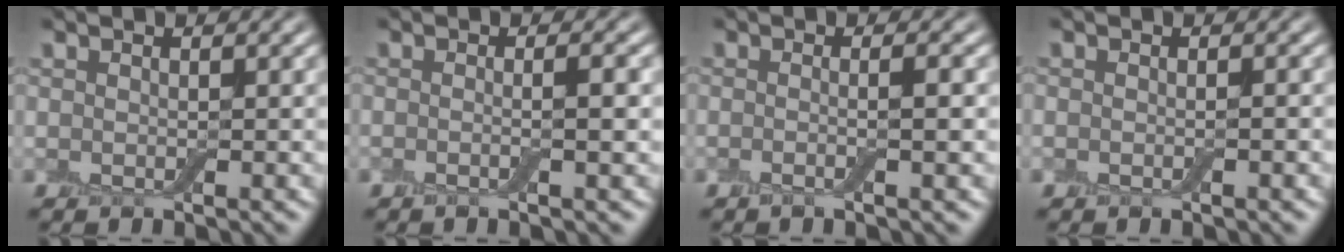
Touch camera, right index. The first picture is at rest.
{"total": 2.6, "force": [-0.2, 0.8, 2.4], "torque": [-0.018, -0.003, -0.023]}
{"total": 2.8, "force": [-0.1, 1.1, 2.6], "torque": [-0.011, -0.003, -0.027]}
{"total": 0.9, "force": [-0.4, 0.3, 0.7], "torque": [-0.011, 0.000, -0.007]}